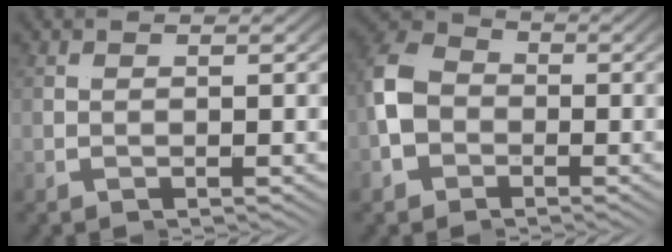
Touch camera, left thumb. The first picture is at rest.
{"total": 6.8, "force": [0.7, 5.0, 4.6], "torque": [-0.102, 0.007, 0.004]}